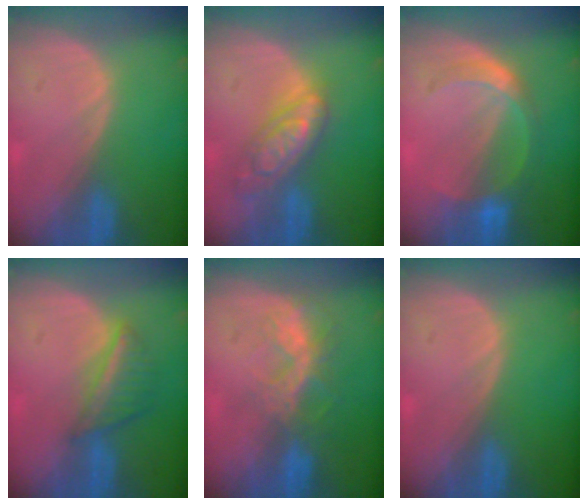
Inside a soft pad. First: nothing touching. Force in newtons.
{"total": 7.2, "press": 7.2, "slide": 0.6}
{"total": 5.6, "press": 5.3, "slide": 1.9}
{"total": 5.6, "press": 5.3, "slide": 1.7}
{"total": 6.6, "press": 5.9, "slide": 3.1}
{"total": 0.0}